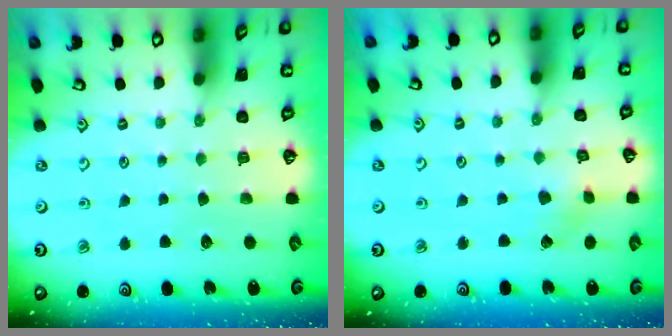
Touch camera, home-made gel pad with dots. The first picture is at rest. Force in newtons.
{"total": 2.1, "press": 2.1, "slide": 0.2}